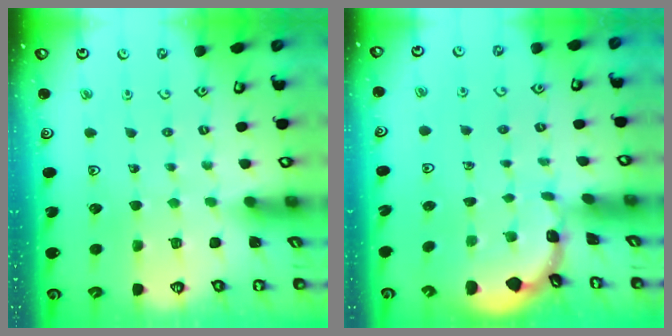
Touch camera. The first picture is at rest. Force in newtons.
{"total": 0.7, "press": 0.7, "slide": 0.1}